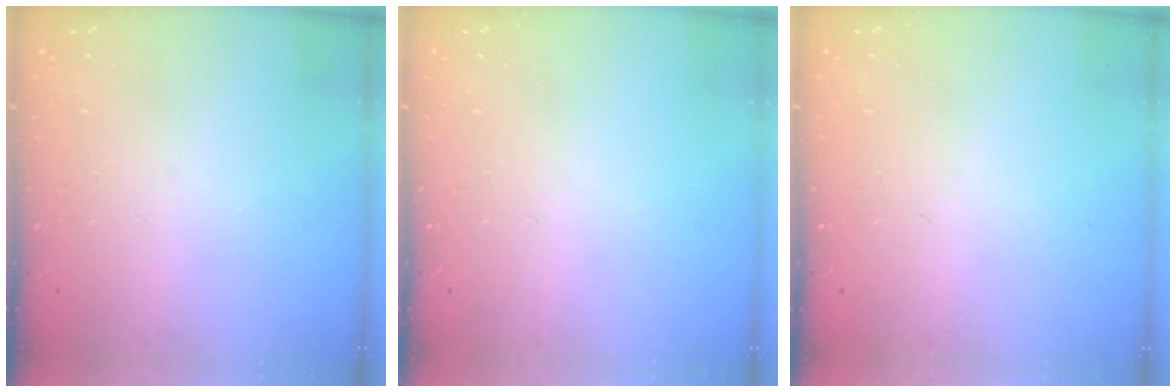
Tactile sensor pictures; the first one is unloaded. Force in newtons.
{"total": 0.0}
{"total": 0.0}